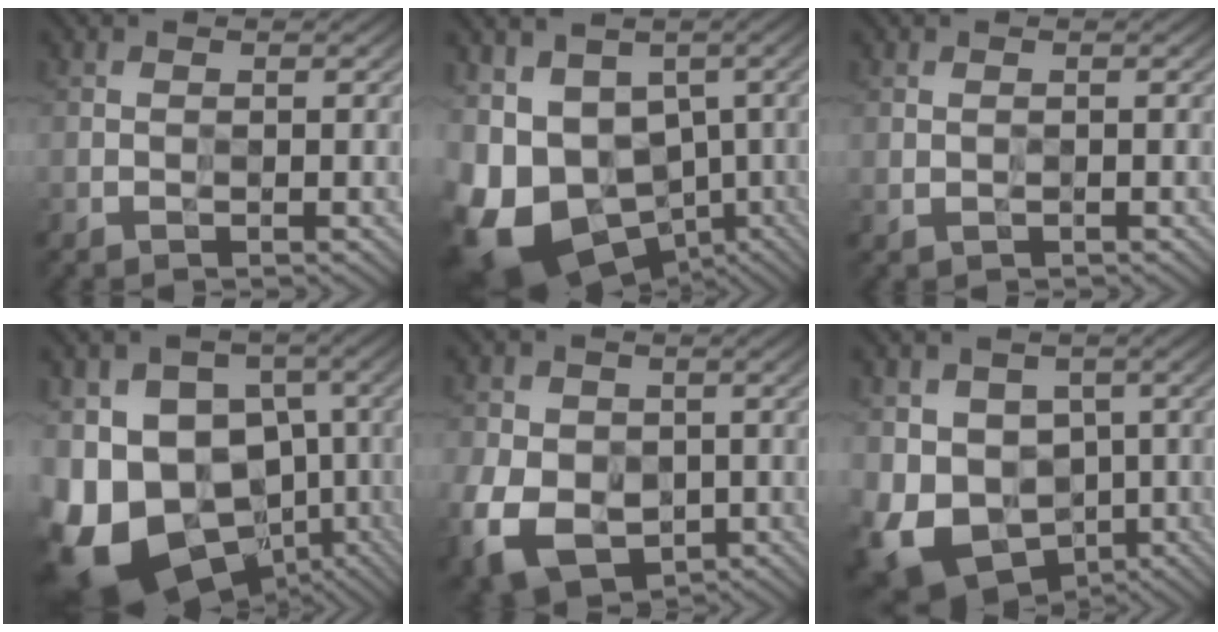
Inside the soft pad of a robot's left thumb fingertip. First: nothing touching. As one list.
[{"total": 15.9, "force": [-4.9, 12.0, 9.2], "torque": [-0.211, -0.019, -0.051]}, {"total": 0.5, "force": [-0.1, 0.3, 0.4], "torque": [-0.010, 0.000, -0.001]}, {"total": 20.1, "force": [-6.7, 15.1, 11.4], "torque": [-0.221, -0.014, -0.103]}, {"total": 10.8, "force": [-3.3, 8.2, 6.2], "torque": [-0.153, -0.035, -0.063]}, {"total": 13.6, "force": [-3.3, 11.0, 7.3], "torque": [-0.171, -0.030, -0.052]}]